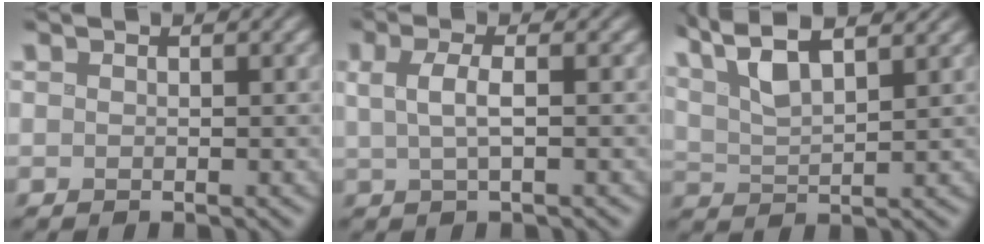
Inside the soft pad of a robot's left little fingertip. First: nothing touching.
{"total": 2.6, "force": [0.3, 0.8, 2.5], "torque": [-0.046, 0.004, 0.004]}
{"total": 7.9, "force": [5.3, 2.5, 5.3], "torque": [-0.095, 0.031, 0.068]}